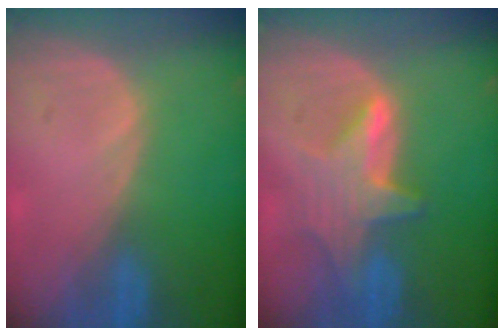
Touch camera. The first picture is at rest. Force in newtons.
{"total": 6.9, "press": 6.4, "slide": 2.6}